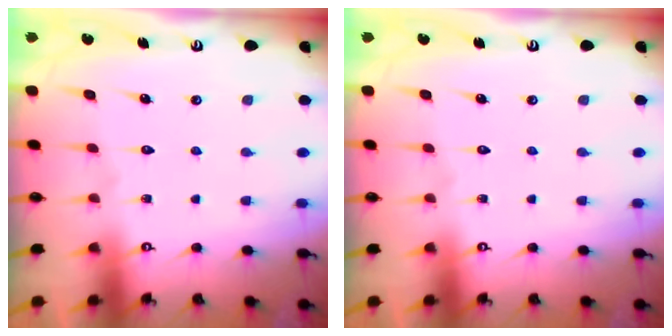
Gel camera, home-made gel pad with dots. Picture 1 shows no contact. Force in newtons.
{"total": 0.0}